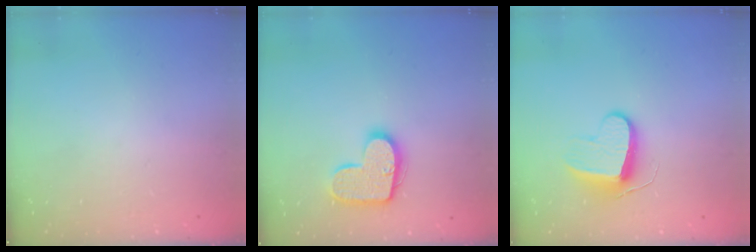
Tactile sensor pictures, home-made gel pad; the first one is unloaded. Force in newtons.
{"total": 13.8, "press": 13.8, "slide": 0.7}
{"total": 9.9, "press": 9.8, "slide": 0.6}